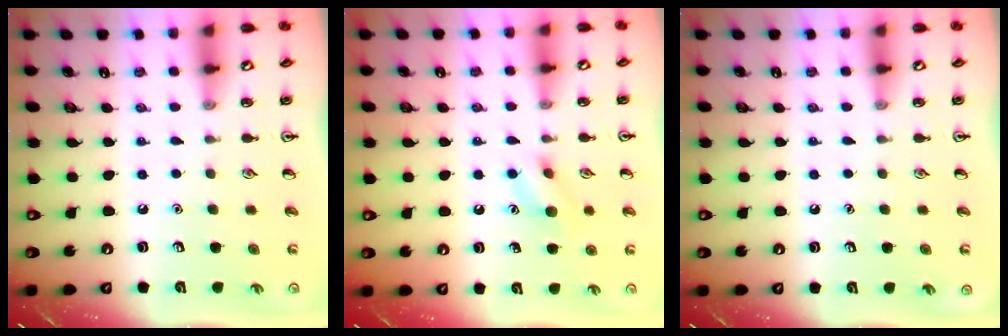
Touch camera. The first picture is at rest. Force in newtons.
{"total": 8.4, "press": 8.3, "slide": 0.7}
{"total": 0.0}